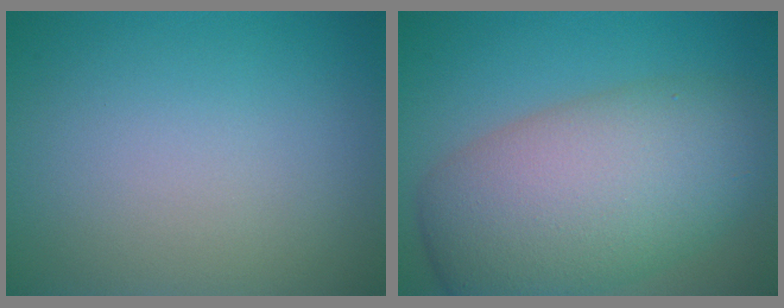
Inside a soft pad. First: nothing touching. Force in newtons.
{"total": 10.5, "press": 10.5, "slide": 0.1}